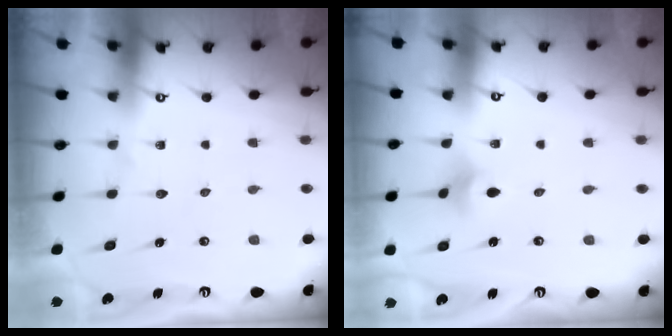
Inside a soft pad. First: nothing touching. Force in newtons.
{"total": 2.5, "press": 2.4, "slide": 0.6}